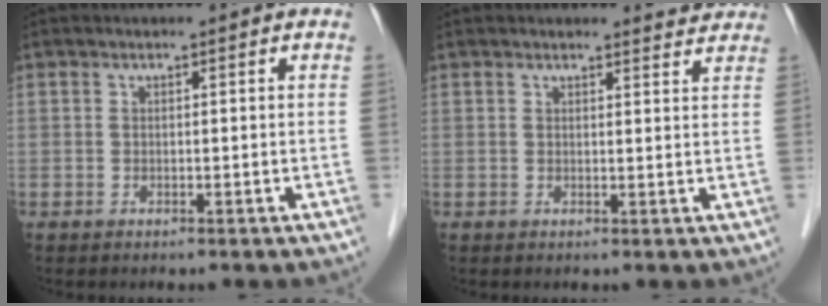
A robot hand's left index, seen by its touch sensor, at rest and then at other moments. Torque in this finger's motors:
{"motor_torque": [1.04, -1.06, 0.21, 0.05]}